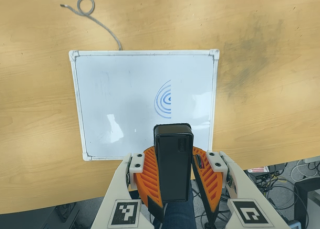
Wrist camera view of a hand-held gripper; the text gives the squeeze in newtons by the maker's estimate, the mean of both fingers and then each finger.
{"total": 8.0, "left": 8.1, "right": 7.9}